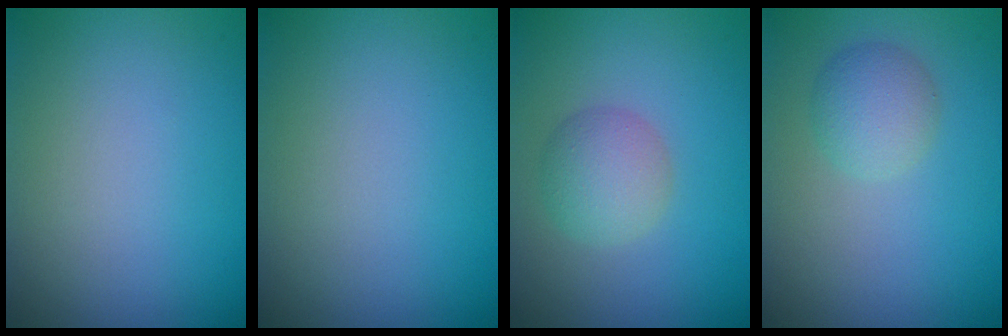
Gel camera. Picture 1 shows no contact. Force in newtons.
{"total": 0.0}
{"total": 3.1, "press": 3.1, "slide": 0.1}
{"total": 2.7, "press": 2.7, "slide": 0.1}